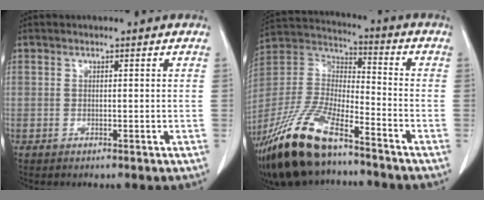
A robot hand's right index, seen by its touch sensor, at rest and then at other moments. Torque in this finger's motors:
{"motor_torque": [1.33, -0.81, 0.84, 0.11]}